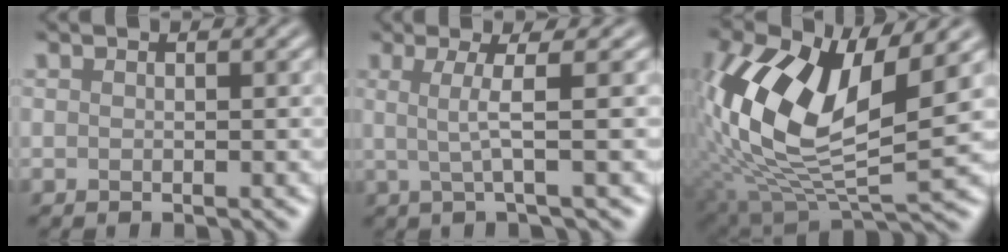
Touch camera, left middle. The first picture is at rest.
{"total": 2.2, "force": [-0.8, -1.4, 1.5], "torque": [-0.057, -0.019, 0.028]}
{"total": 11.3, "force": [1.2, 4.5, 10.3], "torque": [-0.258, -0.029, 0.062]}